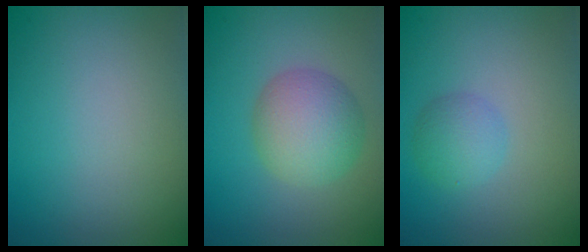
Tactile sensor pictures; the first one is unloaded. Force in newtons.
{"total": 5.0, "press": 5.0, "slide": 0.3}
{"total": 2.1, "press": 2.1, "slide": 0.0}